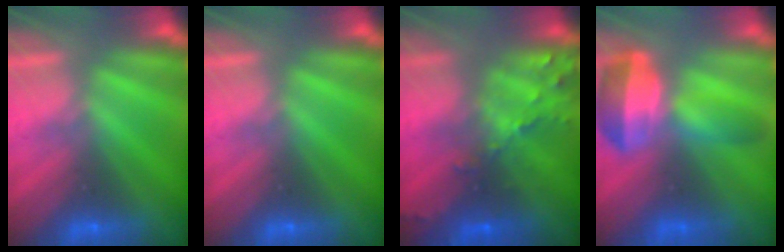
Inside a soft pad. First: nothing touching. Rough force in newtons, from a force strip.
{"total": 0.0}
{"total": 9.8}
{"total": 5.7}